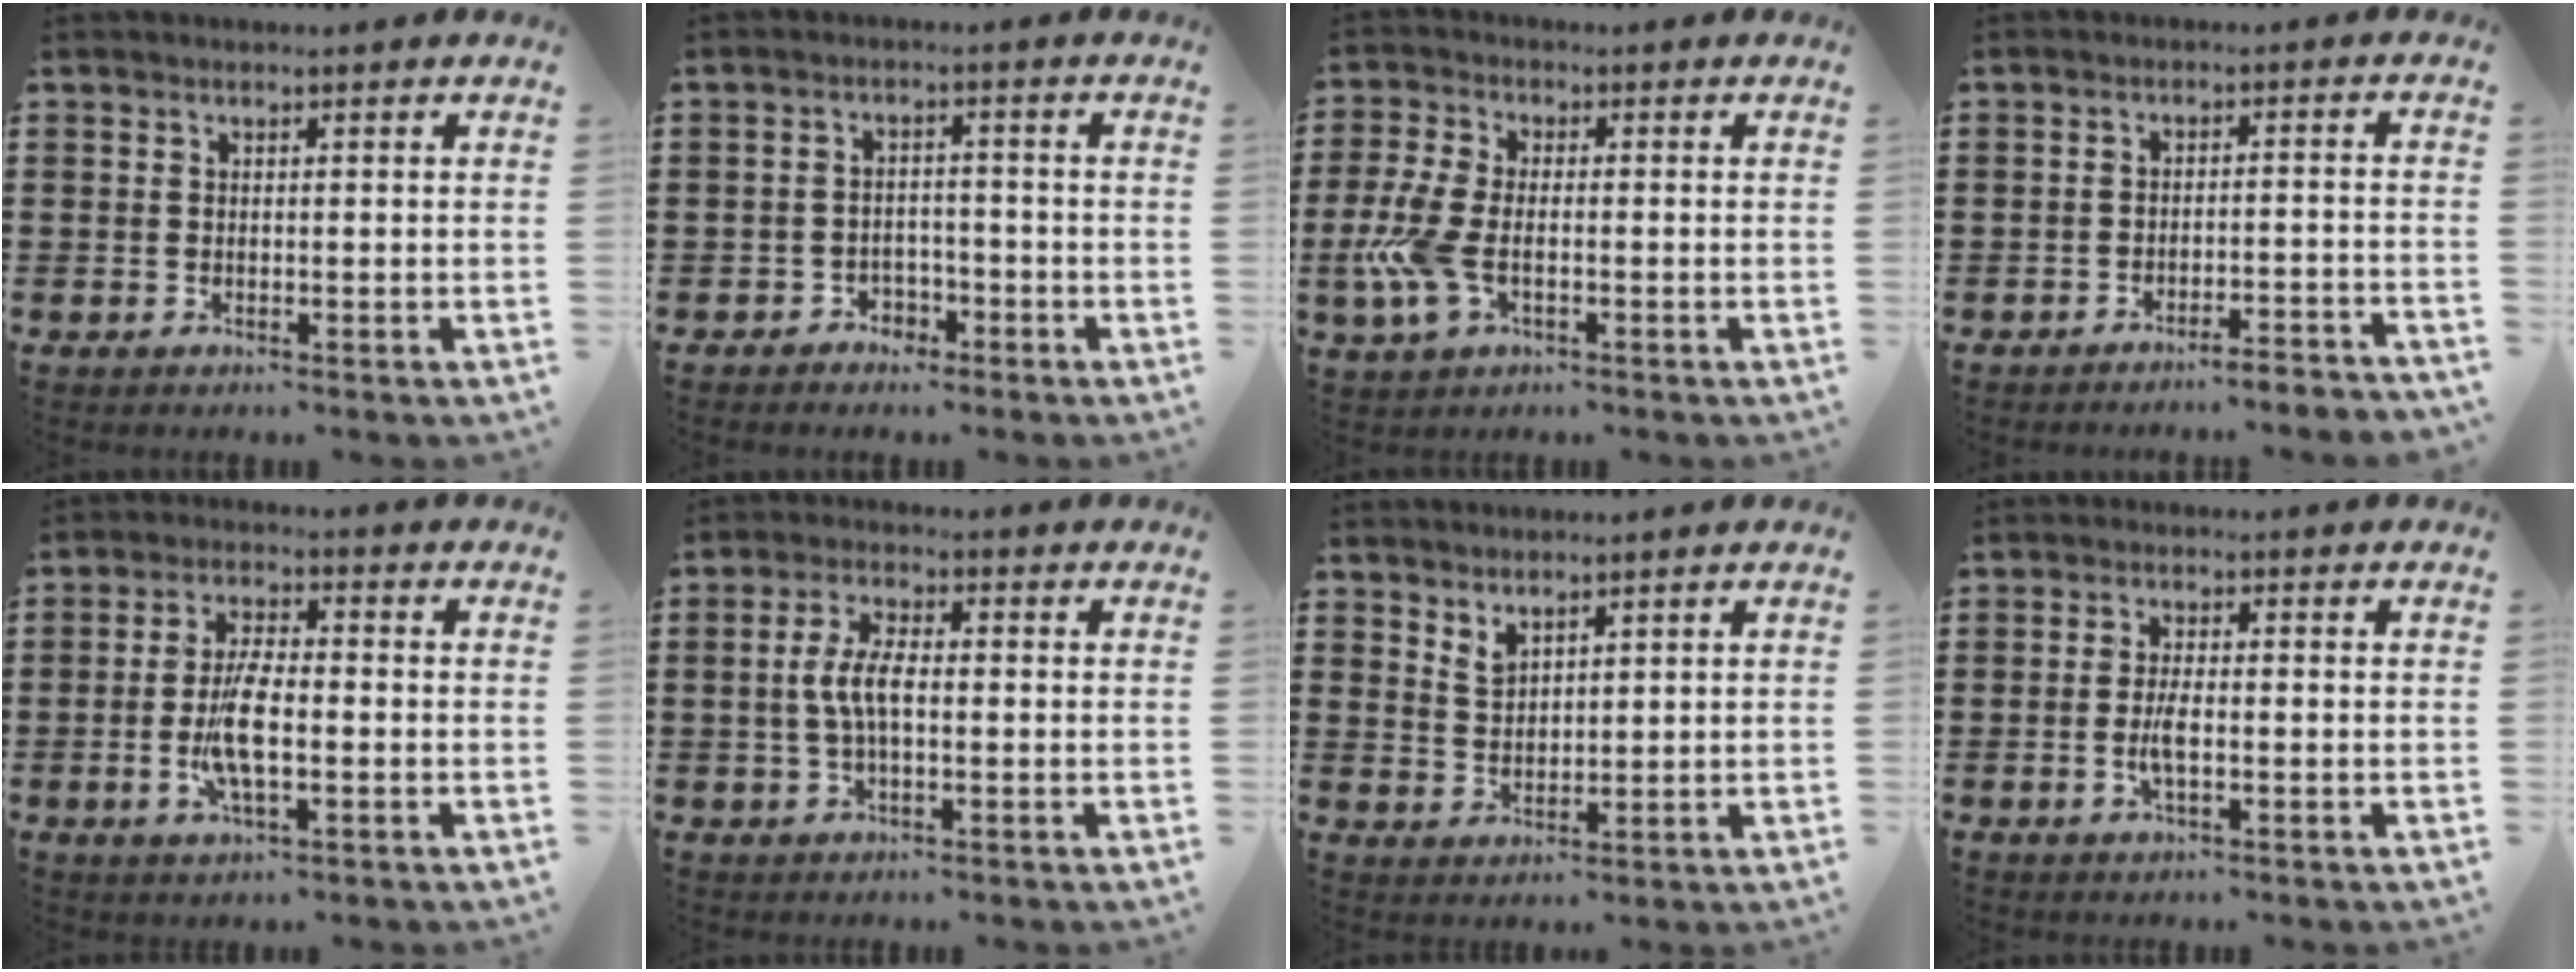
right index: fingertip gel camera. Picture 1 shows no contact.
{"total": 2.5, "force": [-2.0, 1.5, 0.3], "torque": [-0.014, 0.001, -0.044]}
{"total": 7.1, "force": [-1.4, 3.6, 5.9], "torque": [-0.150, -0.010, -0.032]}
{"total": 3.3, "force": [-3.2, -0.3, 0.7], "torque": [-0.016, -0.004, -0.067]}
{"total": 7.6, "force": [-1.3, 2.5, 7.0], "torque": [-0.153, -0.008, -0.029]}
{"total": 5.6, "force": [-0.3, 2.3, 5.1], "torque": [-0.114, -0.002, -0.013]}
{"total": 2.5, "force": [2.3, 1.0, 0.4], "torque": [-0.012, 0.001, 0.044]}
{"total": 3.2, "force": [-0.7, 0.9, 3.0], "torque": [-0.067, -0.004, -0.016]}